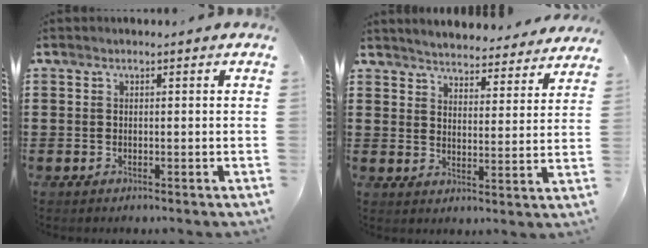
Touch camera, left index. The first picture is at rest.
{"total": 4.3, "force": [4.3, -0.5, -0.2], "torque": [-0.019, -0.034, 0.072]}